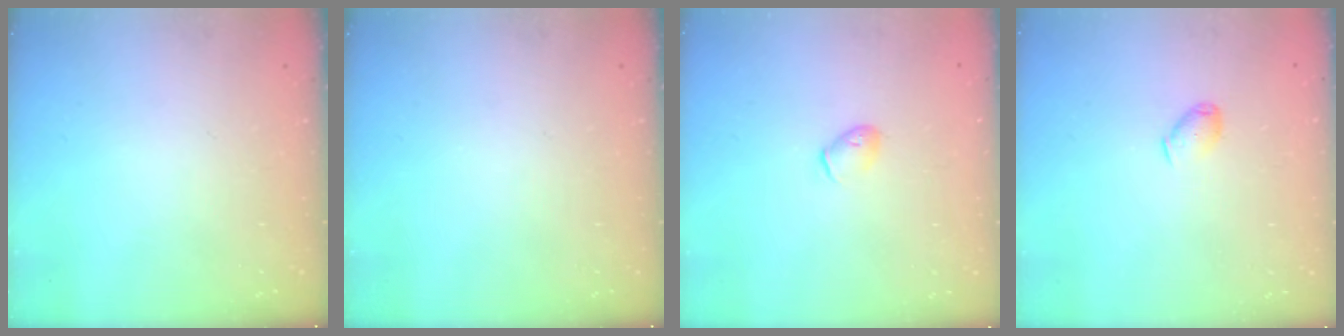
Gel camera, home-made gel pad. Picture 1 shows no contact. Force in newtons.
{"total": 0.0}
{"total": 5.1, "press": 4.9, "slide": 1.3}
{"total": 6.3, "press": 6.3, "slide": 0.8}